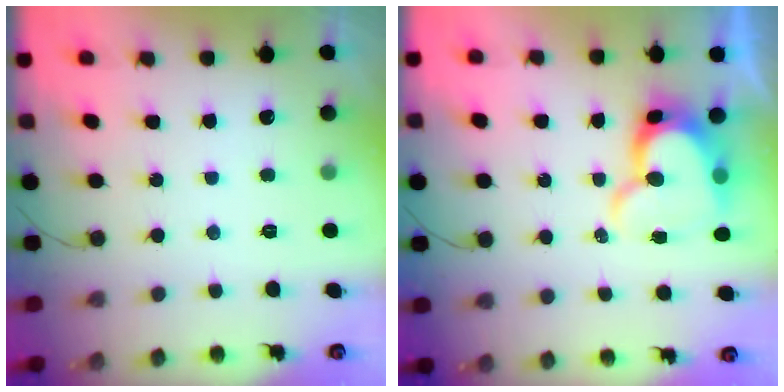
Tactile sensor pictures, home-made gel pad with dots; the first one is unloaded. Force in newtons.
{"total": 13.2, "press": 13.1, "slide": 1.3}